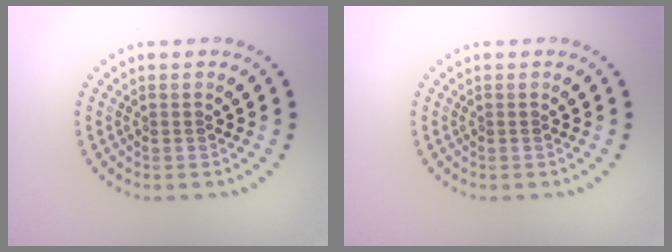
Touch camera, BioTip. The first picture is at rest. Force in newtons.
{"total": 0.0}